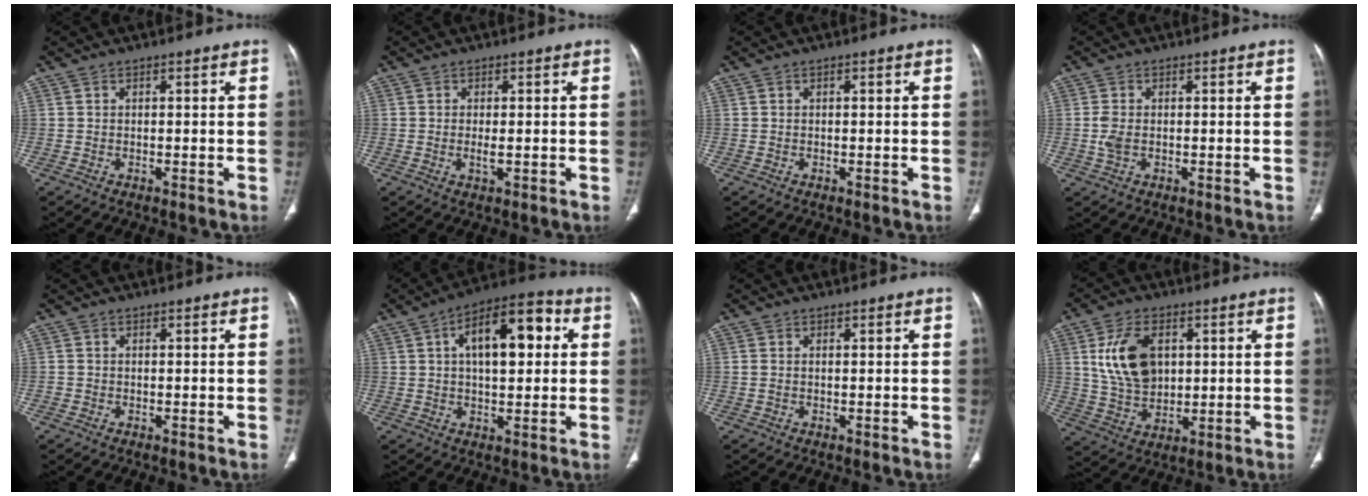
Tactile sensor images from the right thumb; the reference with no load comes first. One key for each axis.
{"total": 2.2, "fx": -0.3, "fy": 0.9, "fz": 2.0, "tx": -0.043, "ty": -0.004, "tz": -0.004}
{"total": 0.0}
{"total": 2.7, "fx": -0.3, "fy": 1.6, "fz": 2.2, "tx": -0.059, "ty": 0.002, "tz": -0.005}
{"total": 0.6, "fx": -0.1, "fy": 0.5, "fz": 0.1, "tx": 0.000, "ty": 0.004, "tz": -0.002}
{"total": 14.4, "fx": 3.3, "fy": 6.9, "fz": 12.2, "tx": -0.165, "ty": 0.020, "tz": 0.045}
{"total": 1.1, "fx": 0.1, "fy": 0.7, "fz": 0.9, "tx": -0.034, "ty": 0.010, "tz": 0.005}
{"total": 12.4, "fx": 3.2, "fy": 8.0, "fz": 8.9, "tx": -0.147, "ty": -0.011, "tz": 0.068}